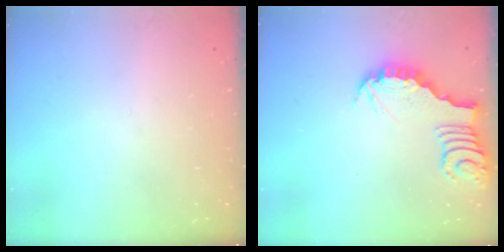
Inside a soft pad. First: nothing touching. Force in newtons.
{"total": 3.5, "press": 3.5, "slide": 0.4}